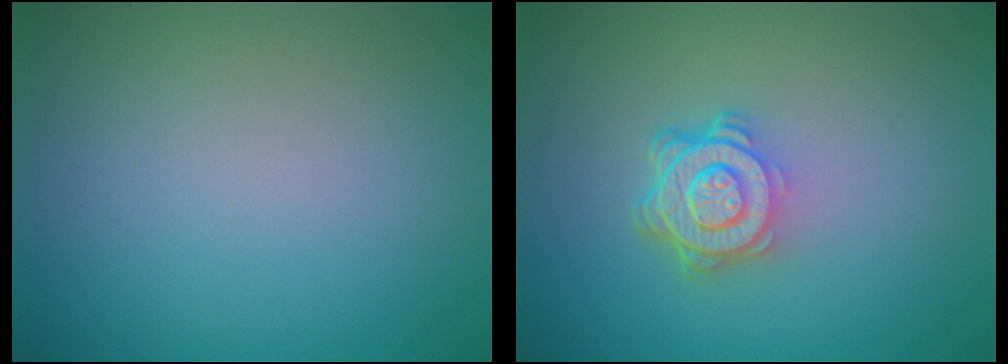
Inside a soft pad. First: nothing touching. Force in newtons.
{"total": 4.6, "press": 3.3, "slide": 3.2}